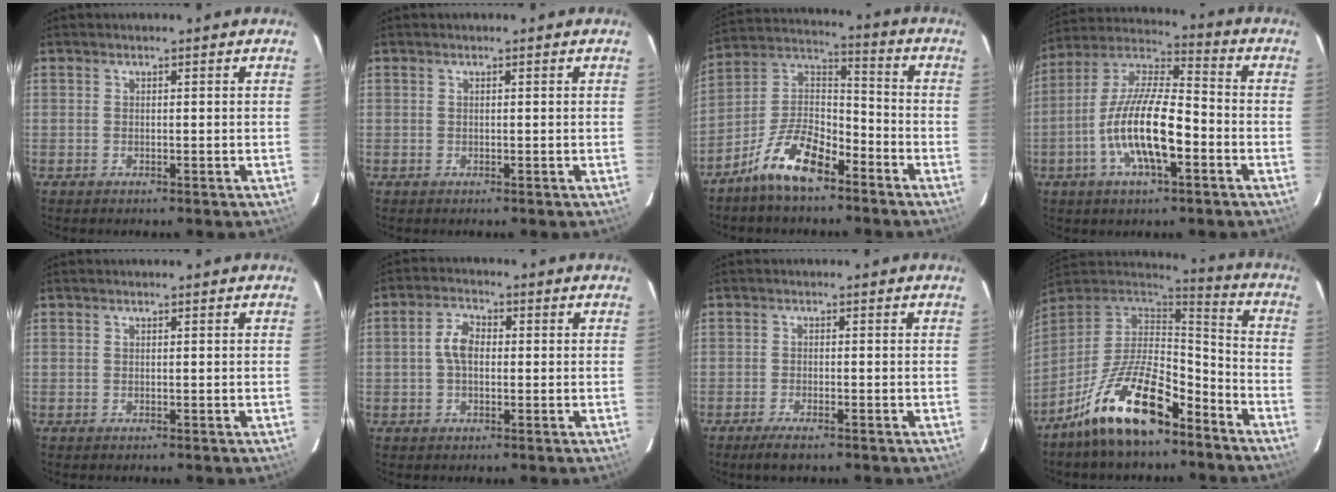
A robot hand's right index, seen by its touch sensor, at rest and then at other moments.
{"total": 0.0}
{"total": 12.6, "force": [-8.3, 4.9, 8.0], "torque": [-0.171, 0.024, -0.158]}
{"total": 15.5, "force": [-5.1, 4.6, 13.8], "torque": [-0.276, -0.003, -0.100]}
{"total": 0.0}
{"total": 4.6, "force": [0.0, 2.9, 3.6], "torque": [-0.073, 0.013, 0.001]}
{"total": 3.1, "force": [-2.4, 0.5, 2.0], "torque": [-0.049, -0.008, -0.046]}
{"total": 18.3, "force": [-11.5, 6.8, 12.5], "torque": [-0.241, -0.005, -0.201]}